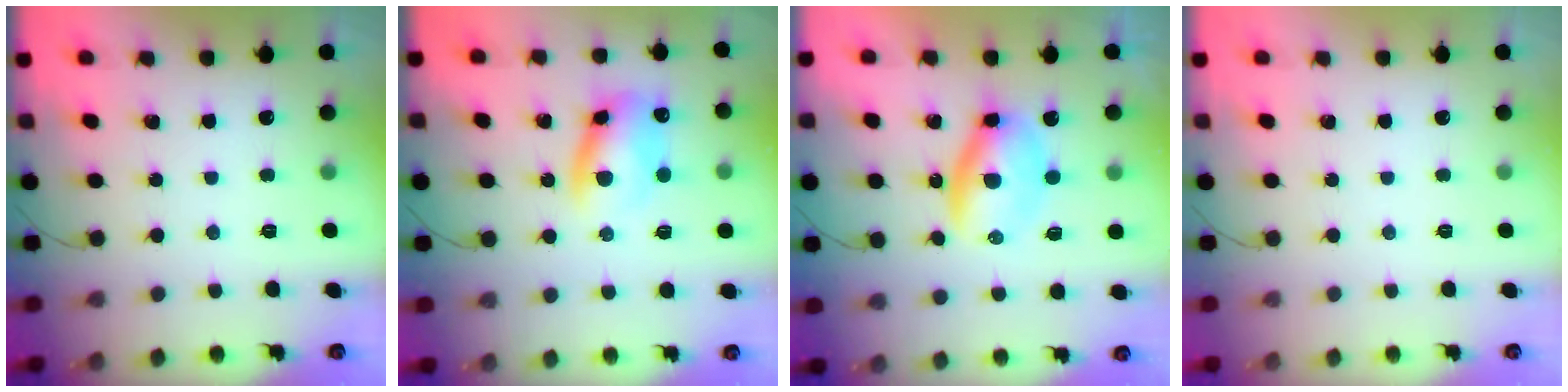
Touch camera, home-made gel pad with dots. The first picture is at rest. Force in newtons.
{"total": 10.5, "press": 10.4, "slide": 1.6}
{"total": 6.1, "press": 6.0, "slide": 1.3}
{"total": 0.0}